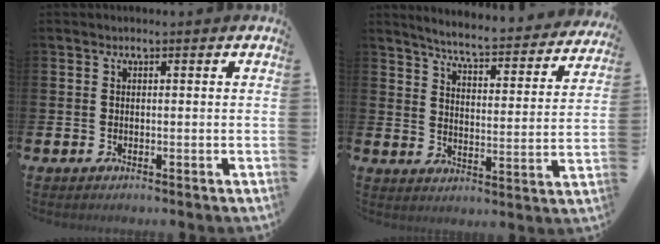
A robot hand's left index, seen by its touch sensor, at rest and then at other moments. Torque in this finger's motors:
{"motor_torque": [0.00, -0.74, 0.55, 0.13]}